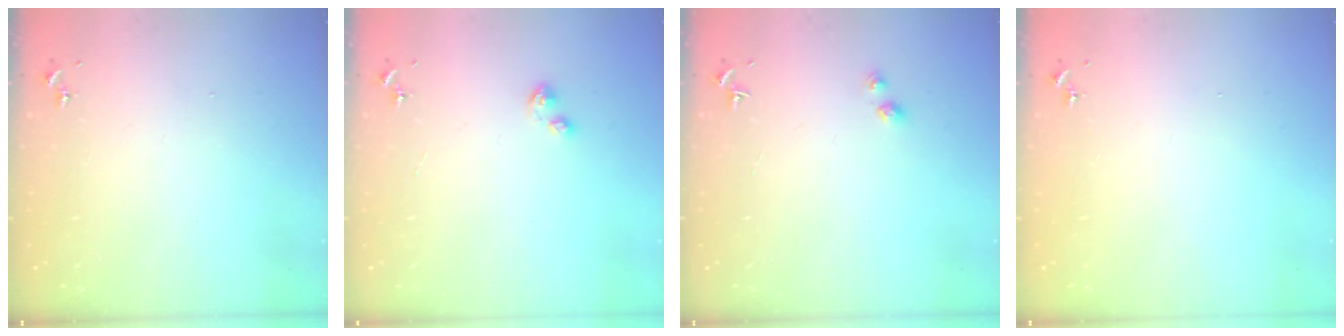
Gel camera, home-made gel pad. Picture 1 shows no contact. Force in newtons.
{"total": 2.2, "press": 2.2, "slide": 0.2}
{"total": 2.6, "press": 2.6, "slide": 0.5}
{"total": 0.0}